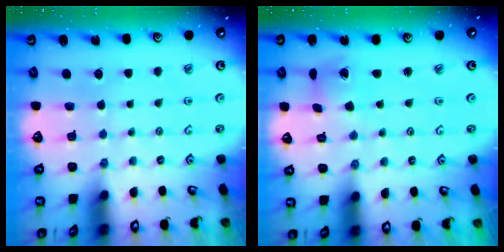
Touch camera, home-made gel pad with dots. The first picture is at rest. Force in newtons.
{"total": 3.0, "press": 2.9, "slide": 0.5}